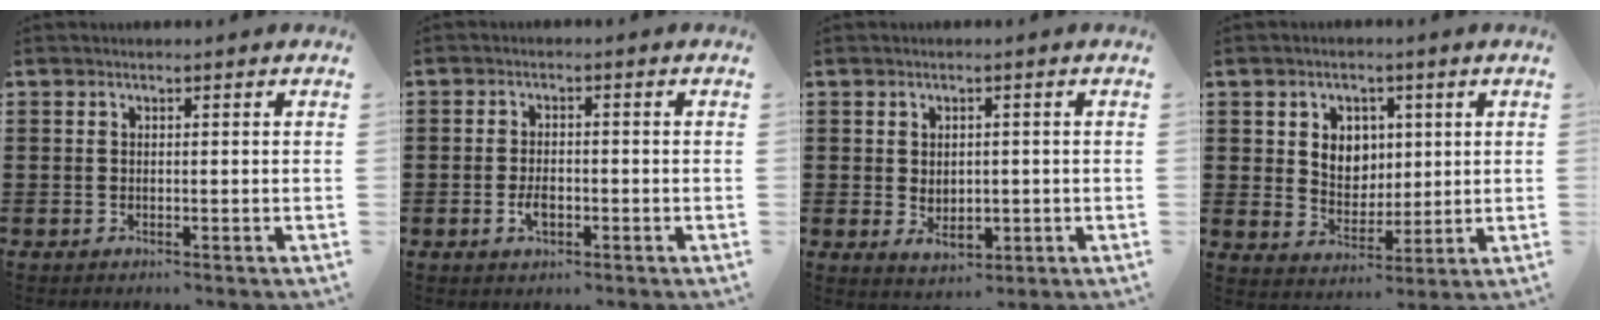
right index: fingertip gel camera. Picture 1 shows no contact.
{"total": 2.8, "force": [-0.9, 1.4, 2.3], "torque": [-0.049, -0.003, -0.017]}
{"total": 2.7, "force": [-0.2, 2.0, 1.8], "torque": [-0.029, 0.000, -0.005]}
{"total": 4.7, "force": [1.6, 4.2, 1.6], "torque": [-0.034, 0.007, 0.024]}